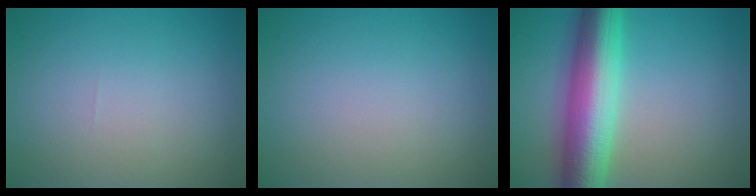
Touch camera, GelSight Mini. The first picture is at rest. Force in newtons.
{"total": 0.0}
{"total": 9.8, "press": 9.8, "slide": 0.1}